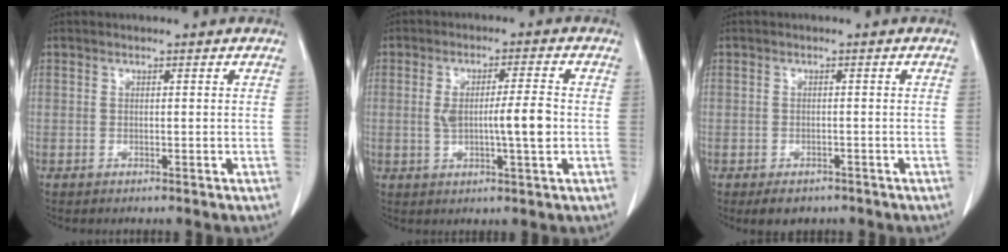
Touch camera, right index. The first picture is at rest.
{"total": 7.0, "force": [-0.4, 0.7, 6.9], "torque": [-0.122, 0.004, -0.003]}
{"total": 3.5, "force": [-2.5, 2.1, 1.2], "torque": [-0.012, 0.000, -0.027]}